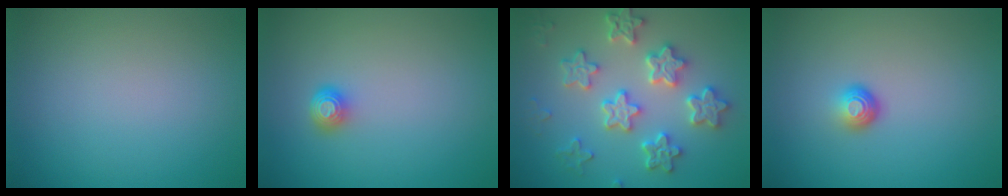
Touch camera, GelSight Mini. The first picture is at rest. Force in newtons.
{"total": 1.7, "press": 1.2, "slide": 1.1}
{"total": 5.3, "press": 5.0, "slide": 1.8}
{"total": 1.8, "press": 1.1, "slide": 1.4}